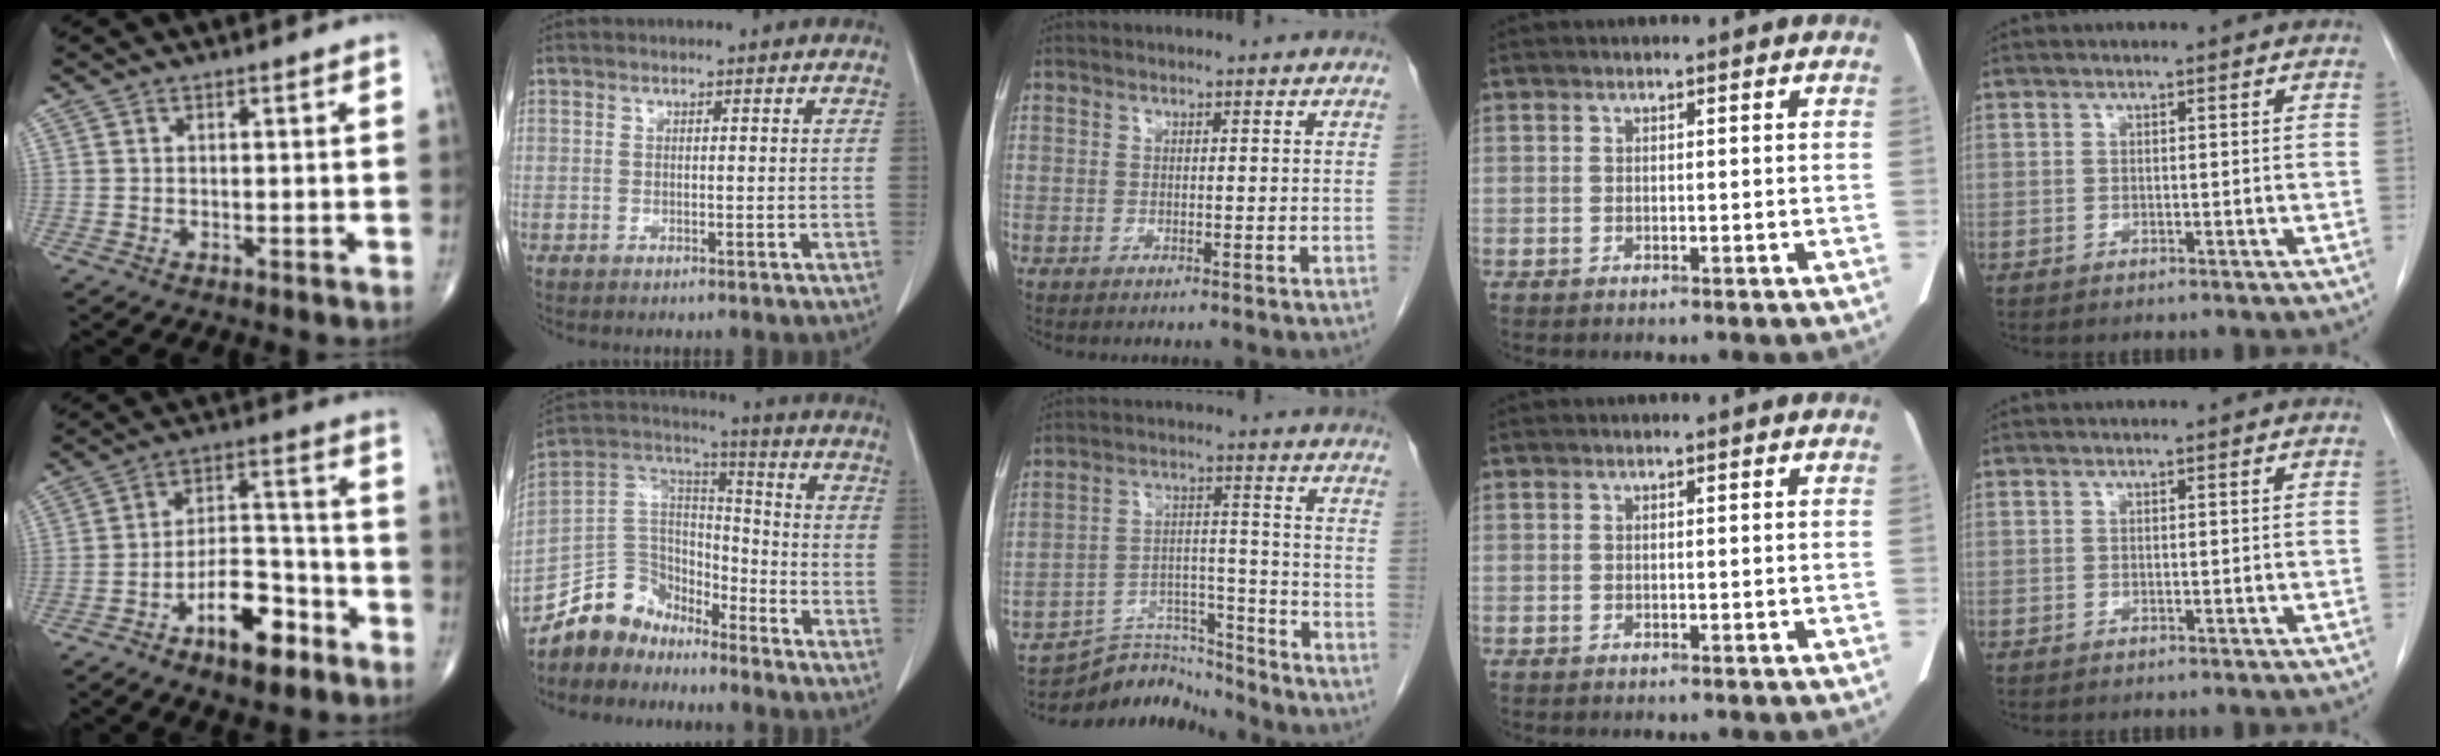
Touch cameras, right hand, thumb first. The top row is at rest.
{"thumb": {"total": 12.5, "force": [-7.0, 5.6, 8.7], "torque": [-0.123, 0.056, -0.116]}, "index": {"total": 11.2, "force": [-9.4, 5.8, 1.7], "torque": [-0.040, 0.059, -0.178]}, "middle": {"total": 9.5, "force": [-9.4, 1.4, 0.0], "torque": [0.008, 0.031, -0.164]}}